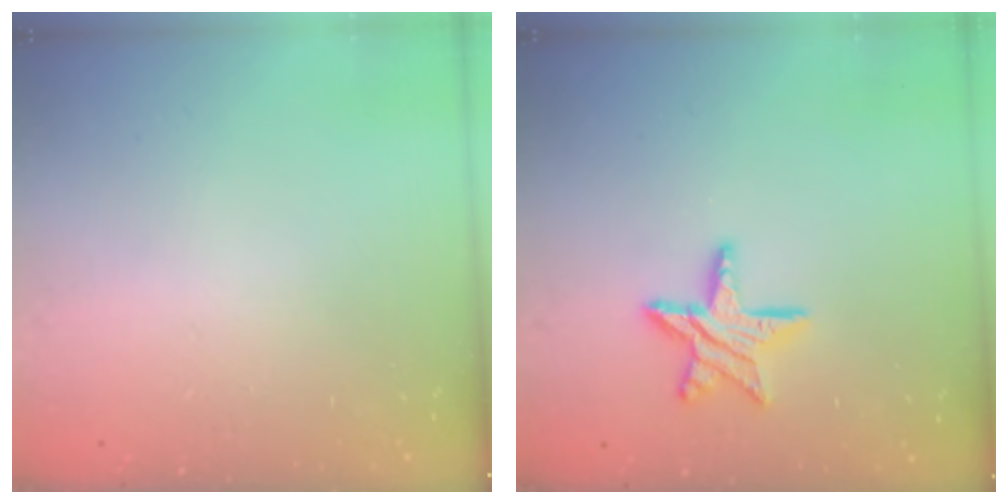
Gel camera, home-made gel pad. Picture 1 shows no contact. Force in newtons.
{"total": 11.5, "press": 11.5, "slide": 1.0}